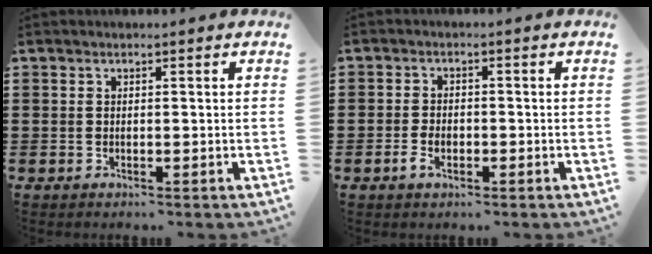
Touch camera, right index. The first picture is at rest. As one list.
[{"total": 2.4, "force": [-1.0, 1.2, 1.8], "torque": [-0.036, -0.002, -0.018]}]